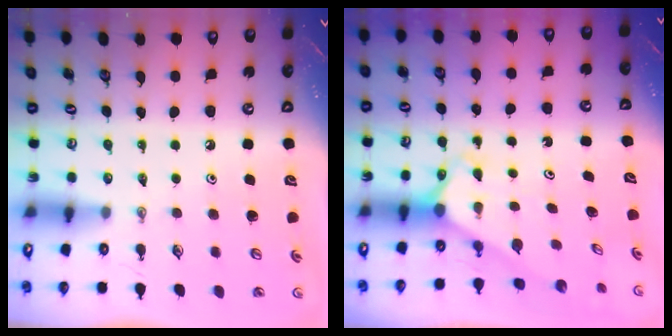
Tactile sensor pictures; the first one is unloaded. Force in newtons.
{"total": 2.3, "press": 2.3, "slide": 0.2}